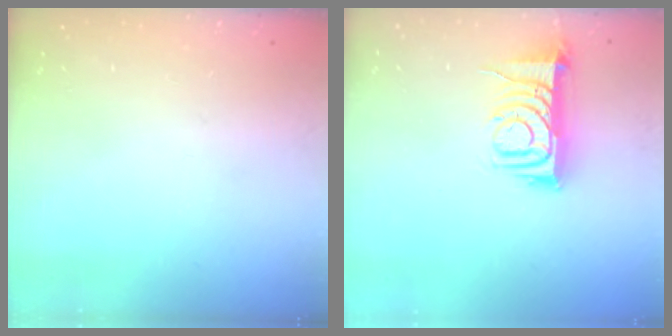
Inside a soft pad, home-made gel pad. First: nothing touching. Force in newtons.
{"total": 9.0, "press": 9.0, "slide": 0.7}